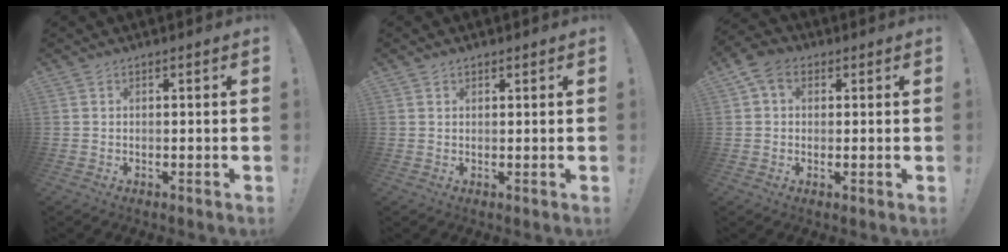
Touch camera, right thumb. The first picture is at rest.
{"total": 0.9, "force": [0.8, 0.4, -0.1], "torque": [0.009, -0.005, 0.014]}
{"total": 6.0, "force": [2.1, 4.5, 3.4], "torque": [-0.065, 0.005, 0.046]}